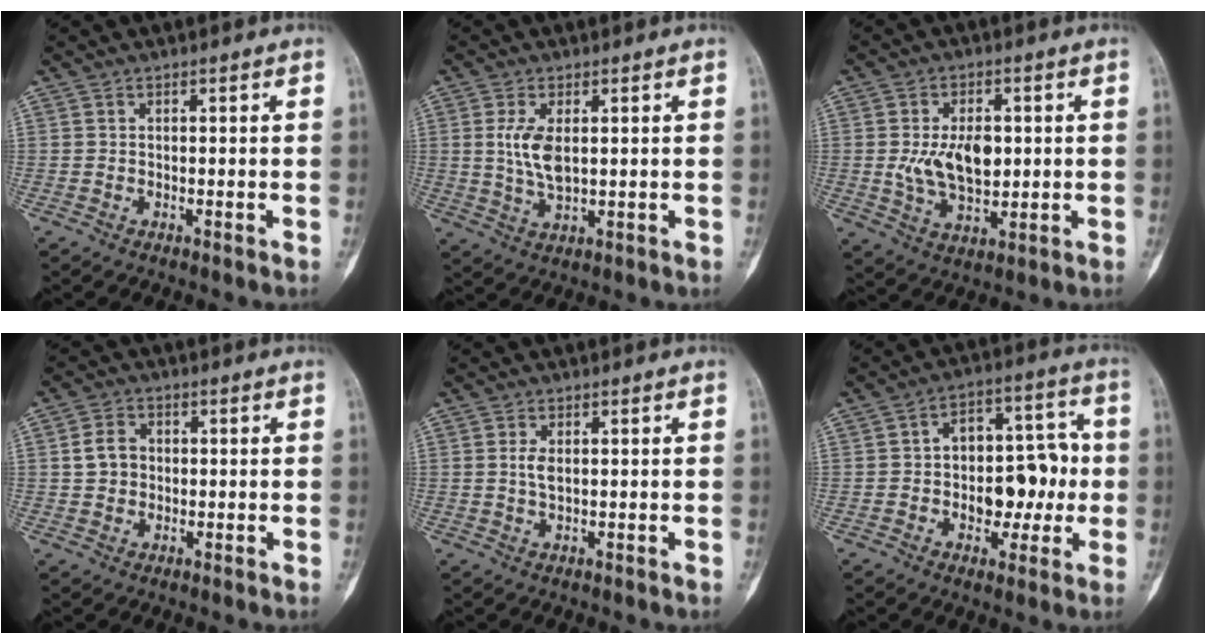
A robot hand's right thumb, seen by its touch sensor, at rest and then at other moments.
{"total": 6.1, "force": [1.1, 2.8, 5.3], "torque": [-0.110, -0.010, 0.026]}
{"total": 10.0, "force": [0.6, 6.1, 8.0], "torque": [-0.127, -0.008, 0.019]}
{"total": 4.5, "force": [0.2, 3.8, 2.4], "torque": [-0.033, 0.010, 0.002]}
{"total": 2.2, "force": [0.4, 1.0, 1.9], "torque": [-0.043, -0.002, 0.009]}
{"total": 13.3, "force": [-1.5, 8.7, 10.0], "torque": [-0.094, 0.047, -0.022]}